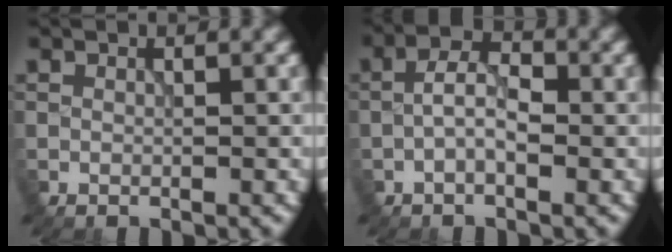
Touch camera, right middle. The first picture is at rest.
{"total": 3.3, "force": [-0.8, 1.5, 2.8], "torque": [-0.052, 0.007, -0.020]}